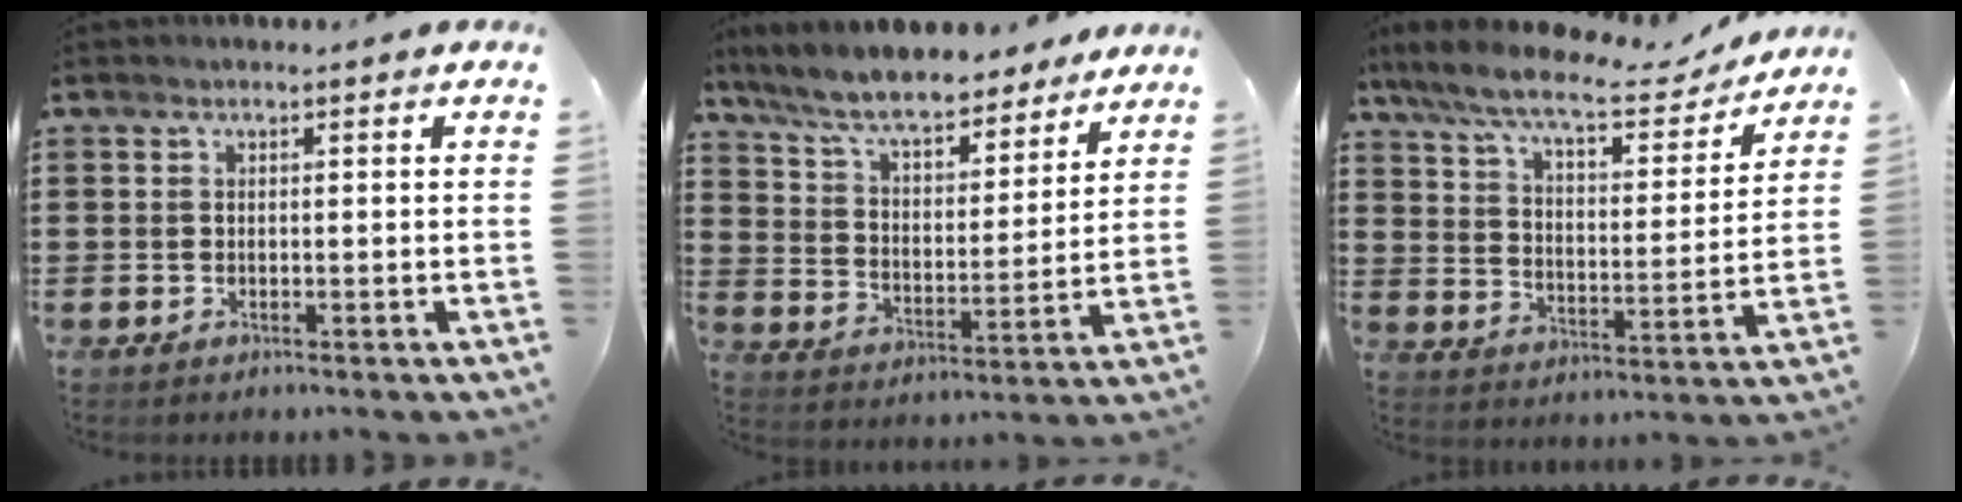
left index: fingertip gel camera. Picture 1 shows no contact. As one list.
[{"total": 9.3, "force": [8.2, 1.6, 3.9], "torque": [-0.110, -0.039, 0.146]}, {"total": 8.9, "force": [7.4, 1.4, 4.7], "torque": [-0.121, -0.035, 0.125]}]